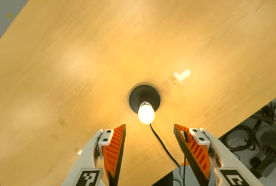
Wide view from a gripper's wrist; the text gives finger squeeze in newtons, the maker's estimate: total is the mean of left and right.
{"total": 0.0}